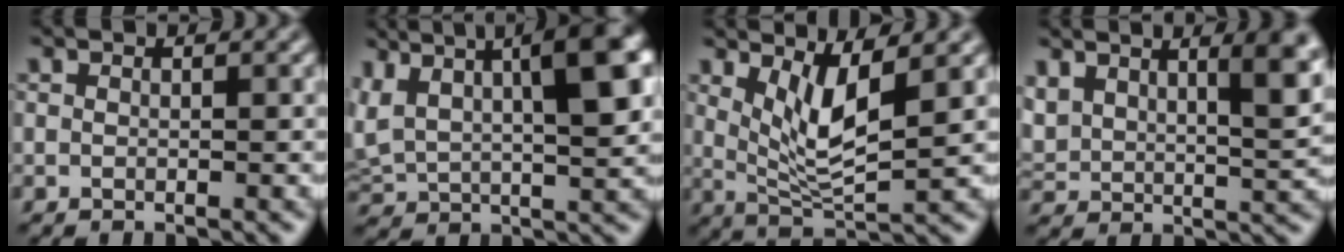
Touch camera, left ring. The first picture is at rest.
{"total": 10.5, "force": [3.8, 4.0, 8.9], "torque": [-0.152, 0.018, 0.061]}
{"total": 4.3, "force": [1.7, 1.0, 3.8], "torque": [-0.079, -0.013, 0.039]}
{"total": 7.1, "force": [3.6, 3.1, 5.3], "torque": [-0.097, 0.004, 0.067]}